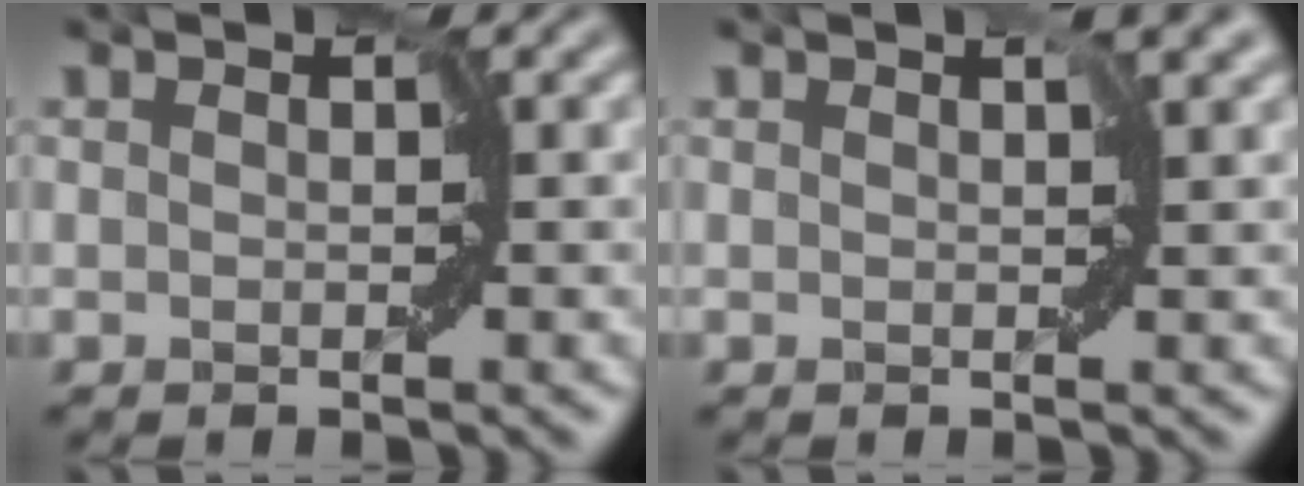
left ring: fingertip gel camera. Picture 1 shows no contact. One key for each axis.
{"total": 1.7, "fx": 0.8, "fy": 0.5, "fz": 1.4, "tx": -0.020, "ty": 0.005, "tz": 0.015}